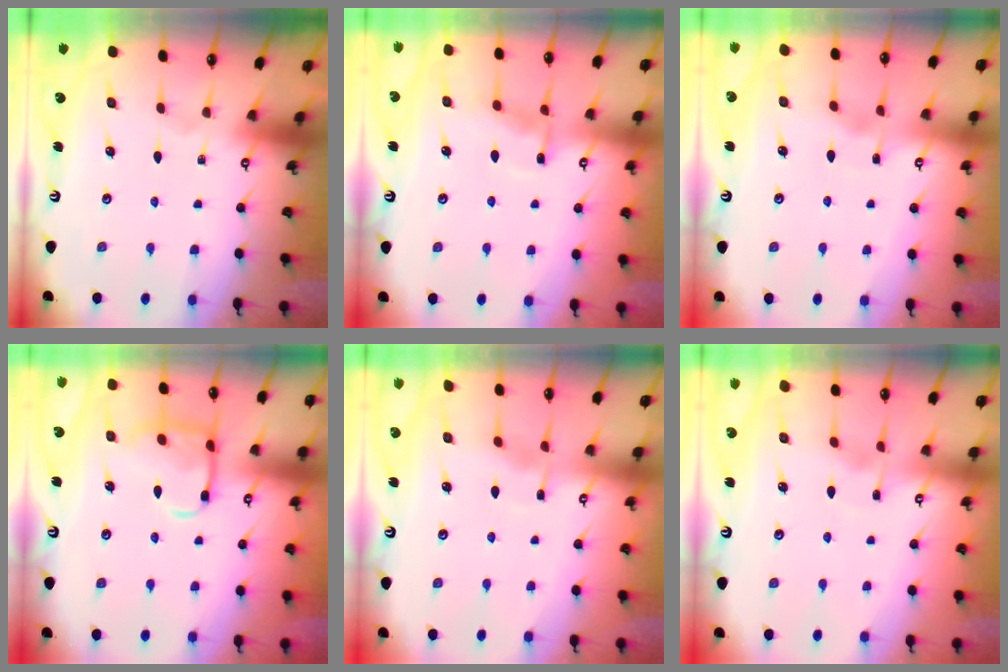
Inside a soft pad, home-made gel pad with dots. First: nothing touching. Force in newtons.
{"total": 7.8, "press": 7.7, "slide": 0.8}
{"total": 2.7, "press": 2.6, "slide": 0.3}
{"total": 11.6, "press": 11.5, "slide": 0.5}
{"total": 4.2, "press": 4.2, "slide": 0.4}
{"total": 2.5, "press": 2.5, "slide": 0.3}